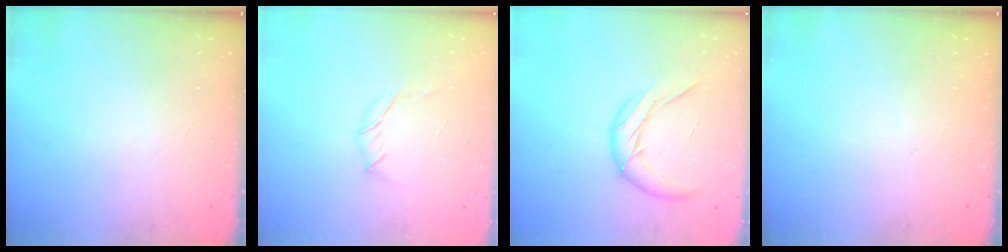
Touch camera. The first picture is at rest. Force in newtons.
{"total": 4.0, "press": 3.9, "slide": 0.9}
{"total": 11.2, "press": 10.9, "slide": 2.4}
{"total": 0.0}